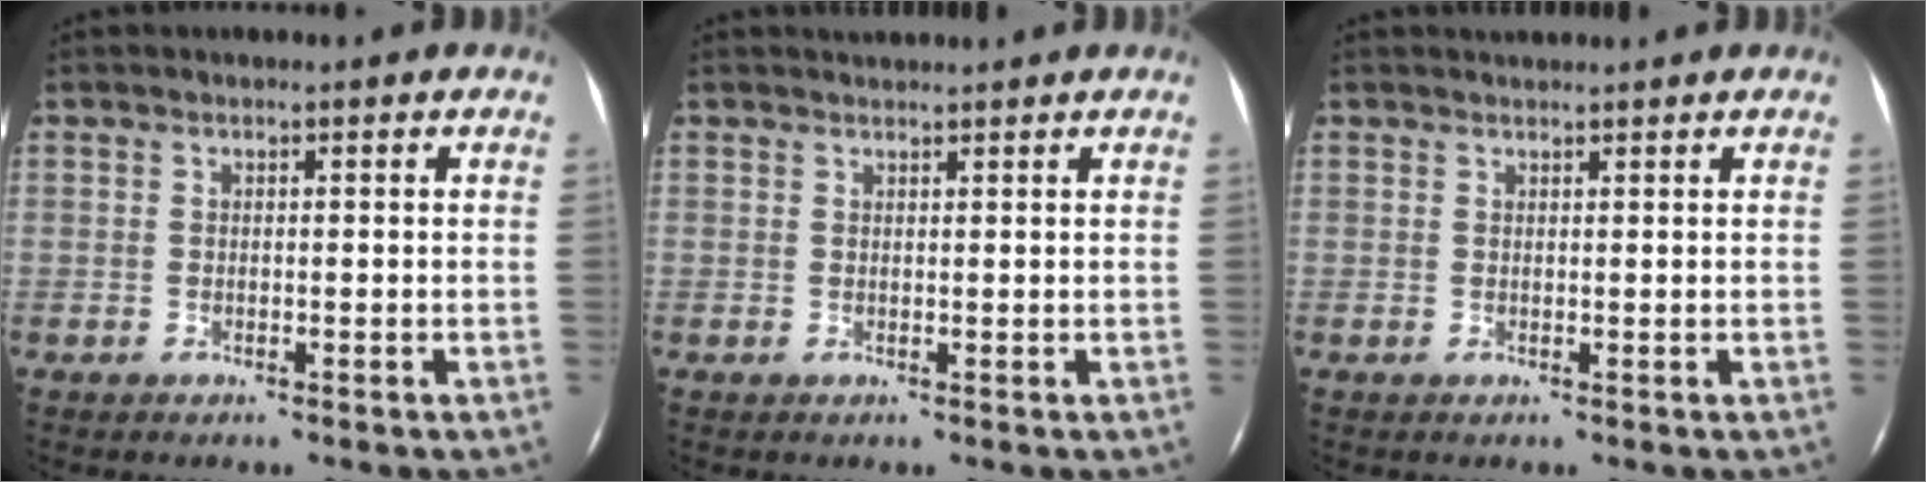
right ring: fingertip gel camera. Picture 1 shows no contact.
{"total": 1.4, "force": [1.4, -0.2, 0.2], "torque": [-0.009, -0.001, 0.021]}
{"total": 1.1, "force": [1.1, -0.2, 0.2], "torque": [-0.009, -0.001, 0.017]}